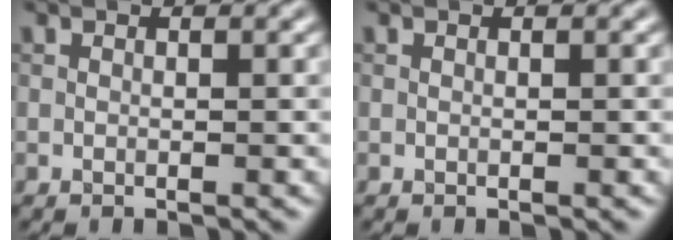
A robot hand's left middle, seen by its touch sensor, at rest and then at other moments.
{"total": 0.0}